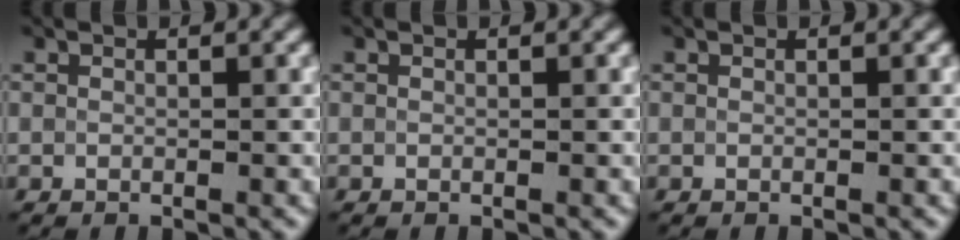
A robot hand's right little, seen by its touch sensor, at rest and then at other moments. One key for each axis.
{"total": 0.0}
{"total": 0.0}